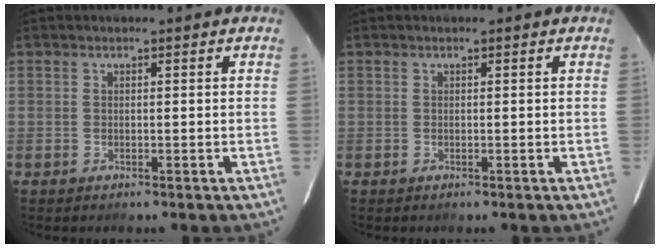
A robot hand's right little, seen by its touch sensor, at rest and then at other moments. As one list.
[{"total": 0.0}]